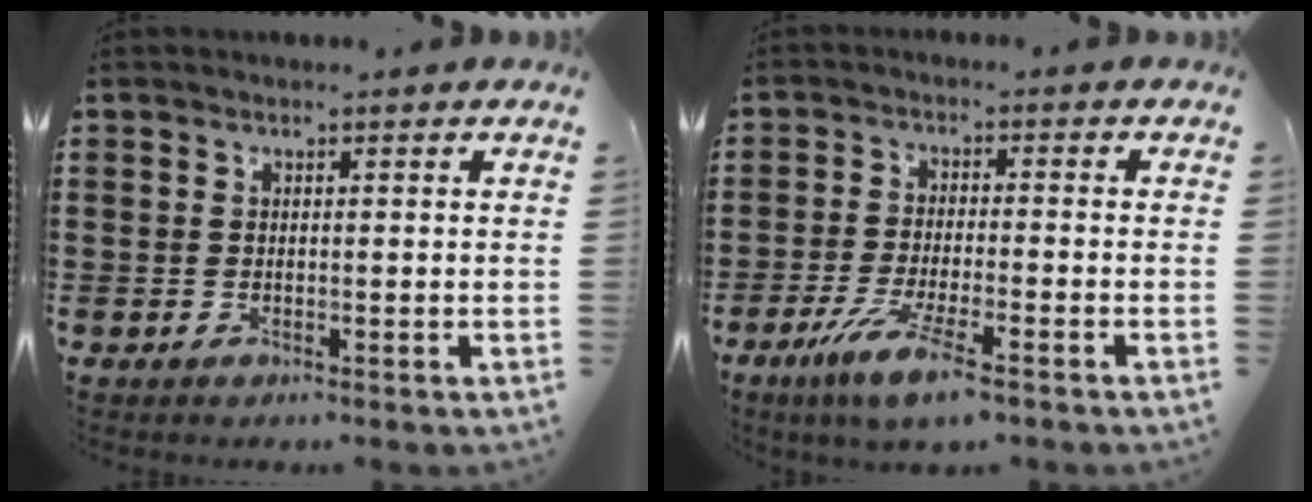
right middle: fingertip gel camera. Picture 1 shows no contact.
{"total": 6.5, "force": [-4.3, 0.6, 4.8], "torque": [-0.104, -0.015, -0.080]}